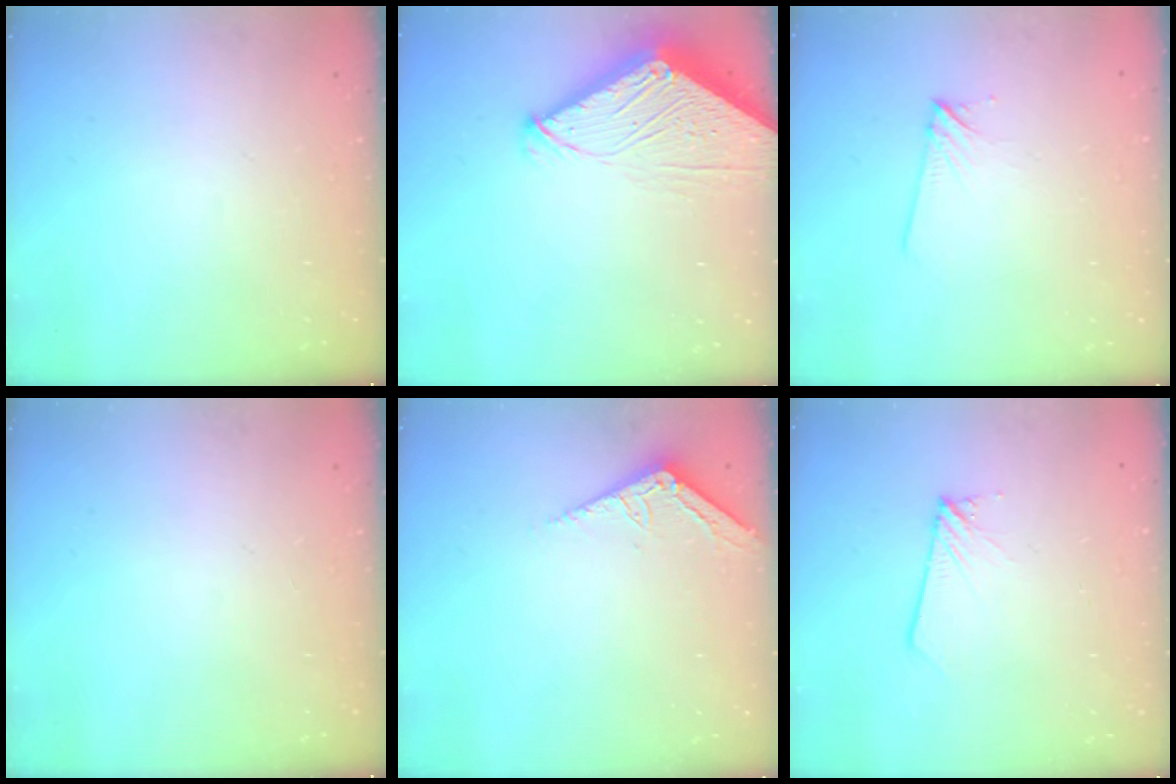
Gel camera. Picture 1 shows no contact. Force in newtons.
{"total": 7.1, "press": 7.1, "slide": 0.8}
{"total": 5.0, "press": 5.0, "slide": 0.8}
{"total": 0.0}
{"total": 3.6, "press": 3.6, "slide": 0.4}
{"total": 1.7, "press": 1.7, "slide": 0.1}